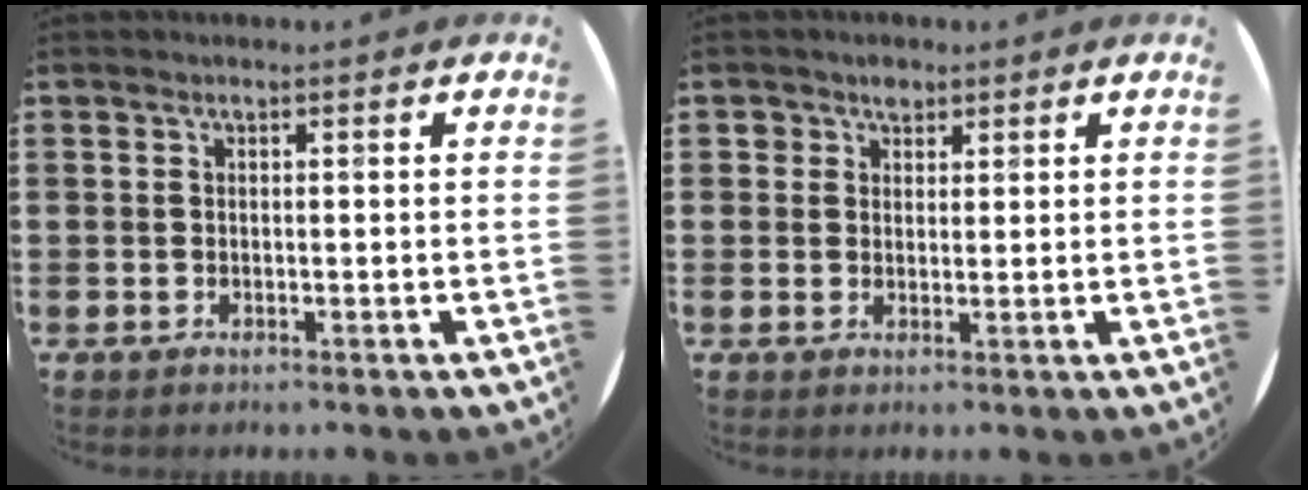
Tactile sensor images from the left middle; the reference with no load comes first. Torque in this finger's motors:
{"motor_torque": [0.11, -0.07, 0.00, 0.03]}